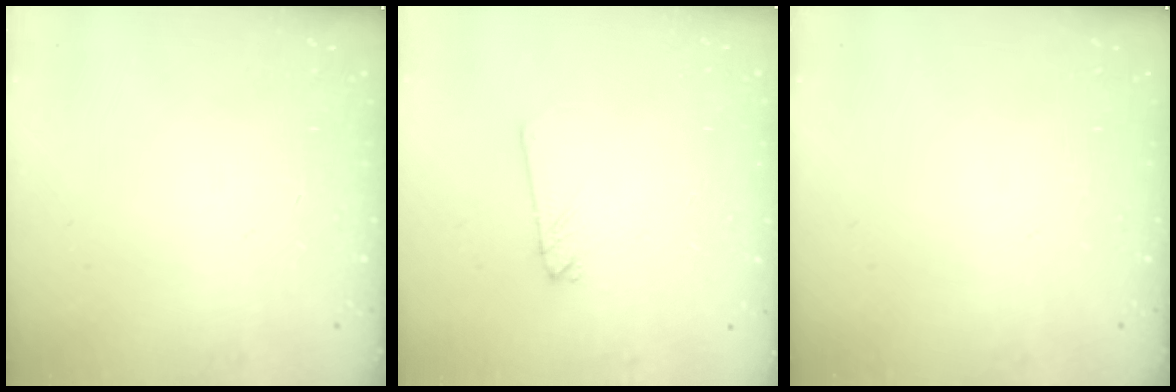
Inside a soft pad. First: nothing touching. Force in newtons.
{"total": 0.9, "press": 0.9, "slide": 0.1}
{"total": 0.0}